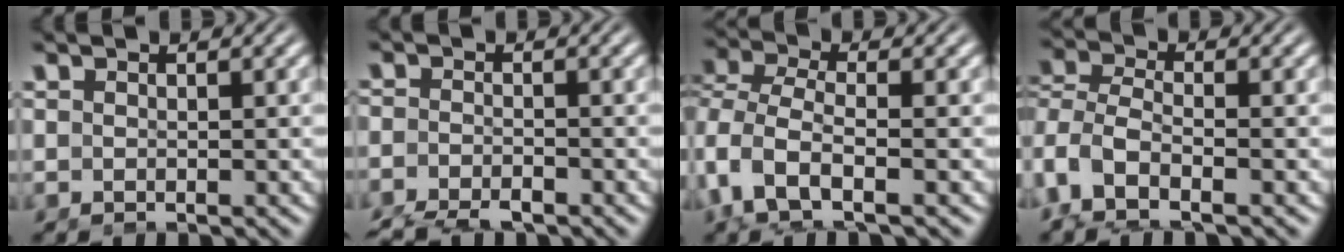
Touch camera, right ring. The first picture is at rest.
{"total": 3.9, "force": [-3.3, 1.7, 1.3], "torque": [-0.028, -0.019, -0.051]}
{"total": 6.5, "force": [-1.6, 4.7, 4.1], "torque": [-0.132, -0.042, -0.009]}
{"total": 7.7, "force": [-2.2, 6.1, 4.0], "torque": [-0.130, -0.040, -0.028]}